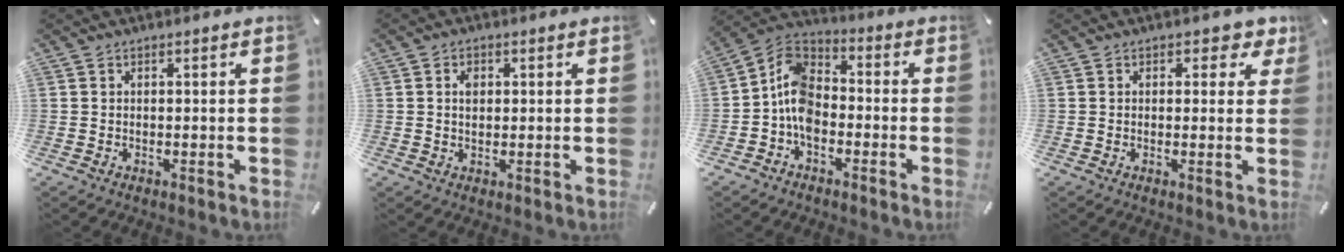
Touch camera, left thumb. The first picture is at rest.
{"total": 2.5, "force": [0.5, 1.8, 1.7], "torque": [-0.021, 0.002, 0.003]}
{"total": 9.6, "force": [-3.9, 6.3, 6.0], "torque": [-0.142, 0.007, -0.080]}
{"total": 3.5, "force": [1.7, 2.3, 2.0], "torque": [-0.014, -0.002, 0.023]}